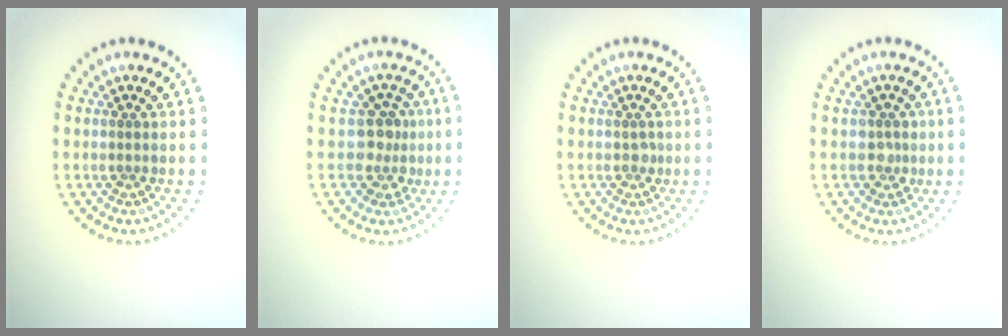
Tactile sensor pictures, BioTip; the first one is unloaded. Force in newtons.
{"total": 2.6, "press": 2.0, "slide": 1.6}
{"total": 0.6, "press": 0.5, "slide": 0.3}
{"total": 1.4, "press": 1.1, "slide": 0.8}